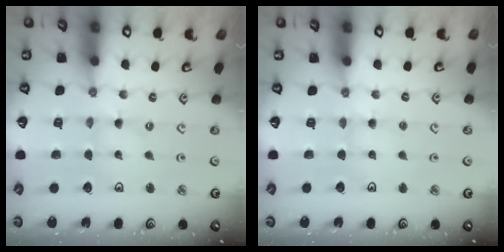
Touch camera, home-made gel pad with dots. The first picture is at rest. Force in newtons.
{"total": 2.9, "press": 2.9, "slide": 0.3}